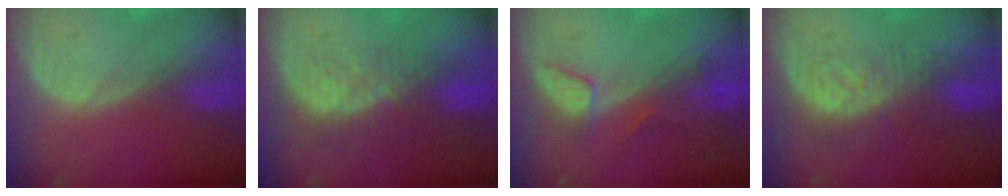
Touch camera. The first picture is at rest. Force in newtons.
{"total": 8.1, "press": 7.0, "slide": 4.0}
{"total": 3.4, "press": 3.4, "slide": 0.3}
{"total": 8.3, "press": 7.2, "slide": 4.1}